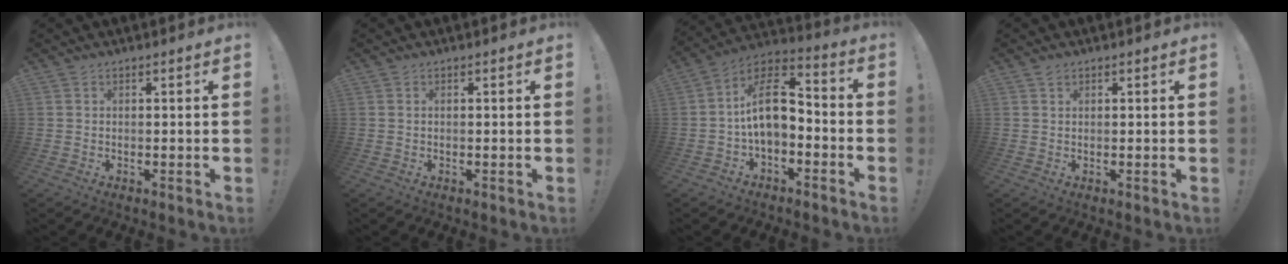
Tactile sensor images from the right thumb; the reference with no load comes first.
{"total": 0.0}
{"total": 13.2, "force": [-0.3, 7.8, 10.7], "torque": [-0.185, 0.017, 0.002]}
{"total": 0.9, "force": [0.7, 0.5, 0.1], "torque": [0.007, -0.002, 0.012]}